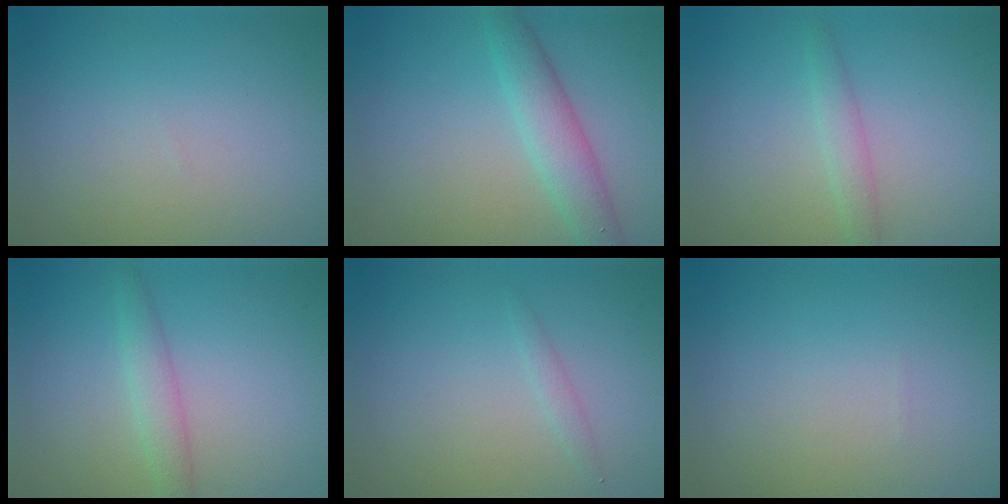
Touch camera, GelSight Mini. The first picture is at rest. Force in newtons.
{"total": 3.7, "press": 3.7, "slide": 0.1}
{"total": 1.6, "press": 1.6, "slide": 0.0}
{"total": 2.0, "press": 2.0, "slide": 0.0}
{"total": 0.8, "press": 0.8, "slide": 0.0}
{"total": 0.0}